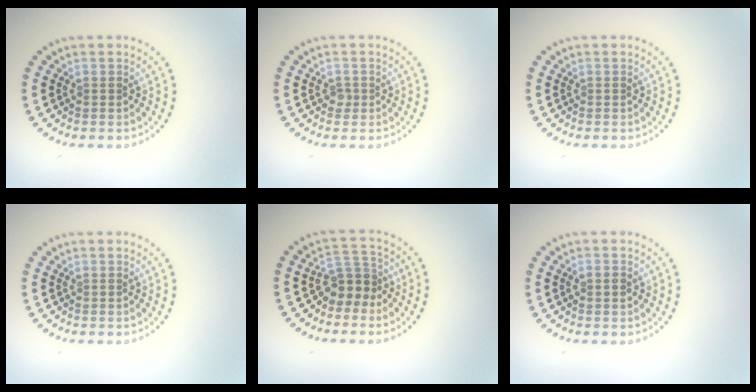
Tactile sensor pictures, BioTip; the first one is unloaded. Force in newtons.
{"total": 0.8, "press": 0.5, "slide": 0.6}
{"total": 0.0}
{"total": 0.0}
{"total": 2.9, "press": 2.3, "slide": 1.8}
{"total": 1.3, "press": 1.3, "slide": 0.1}